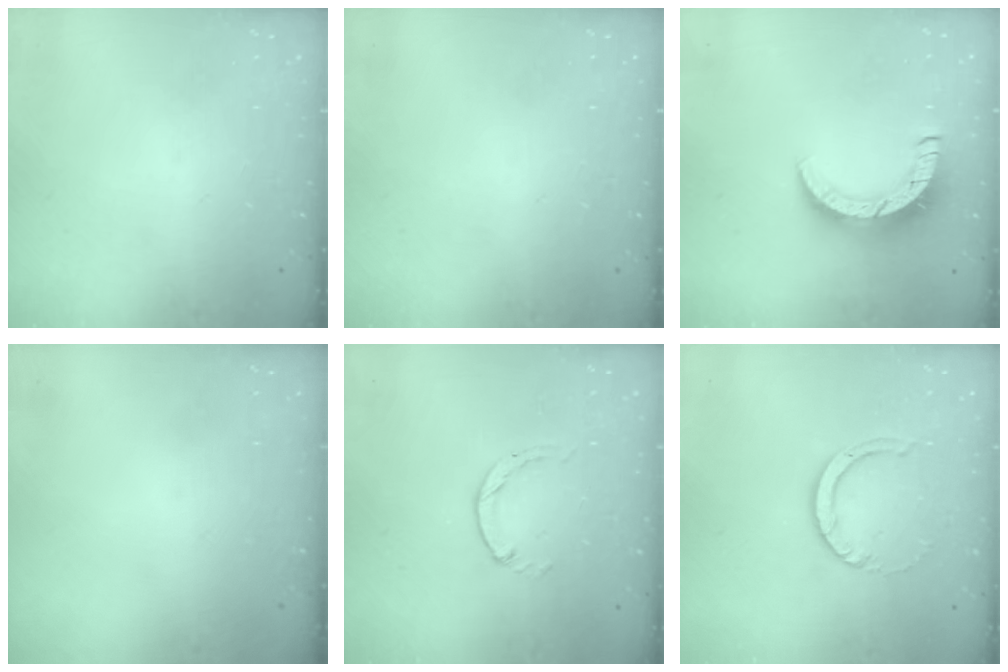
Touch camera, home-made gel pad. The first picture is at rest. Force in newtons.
{"total": 2.6, "press": 2.6, "slide": 0.2}
{"total": 9.9, "press": 9.9, "slide": 0.6}
{"total": 0.0}
{"total": 0.0}
{"total": 4.7, "press": 4.7, "slide": 0.4}